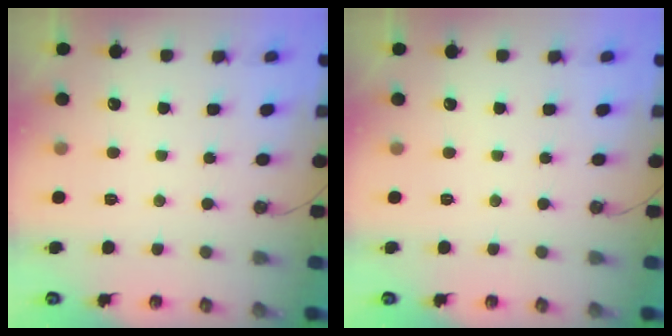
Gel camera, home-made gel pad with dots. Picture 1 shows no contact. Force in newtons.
{"total": 0.0}